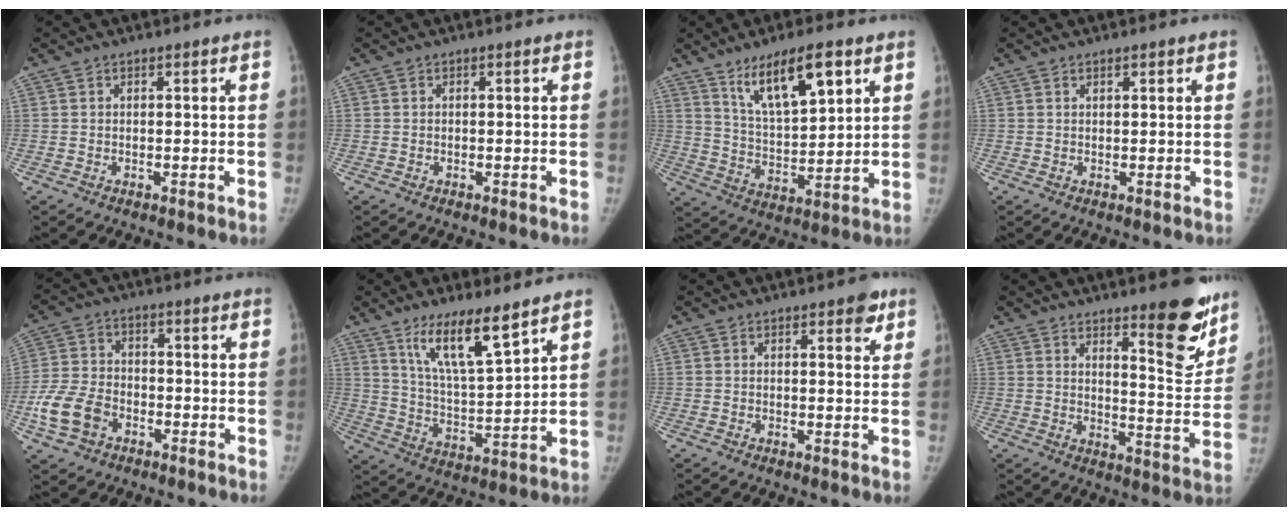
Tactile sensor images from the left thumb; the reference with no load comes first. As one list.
[{"total": 0.0}, {"total": 13.4, "force": [7.6, 4.5, 10.0], "torque": [-0.151, -0.040, 0.141]}, {"total": 0.9, "force": [0.6, 0.3, 0.5], "torque": [-0.007, -0.003, 0.010]}, {"total": 9.4, "force": [-4.0, 6.7, 5.4], "torque": [-0.110, 0.019, -0.076]}, {"total": 12.3, "force": [8.3, 2.4, 8.8], "torque": [-0.146, -0.059, 0.161]}, {"total": 3.4, "force": [2.0, 1.3, 2.4], "torque": [-0.017, -0.008, 0.021]}, {"total": 13.6, "force": [9.1, 3.4, 9.5], "torque": [-0.085, -0.073, 0.132]}]